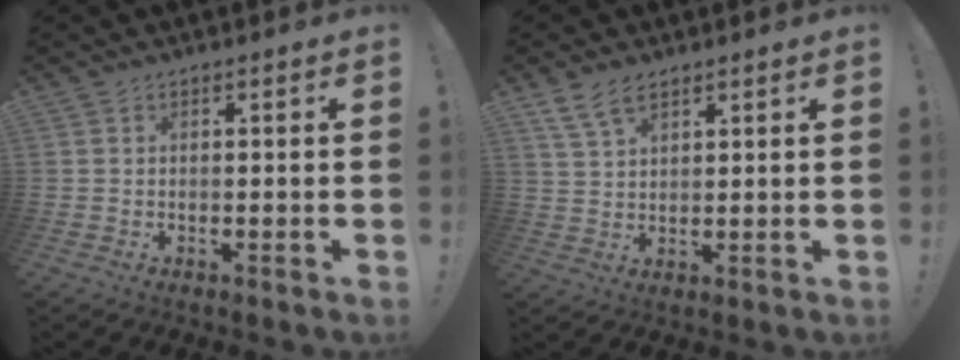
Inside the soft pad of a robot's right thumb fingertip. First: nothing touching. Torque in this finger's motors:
{"motor_torque": [0.02, 0.03, 0.42, 0.29, 0.00]}